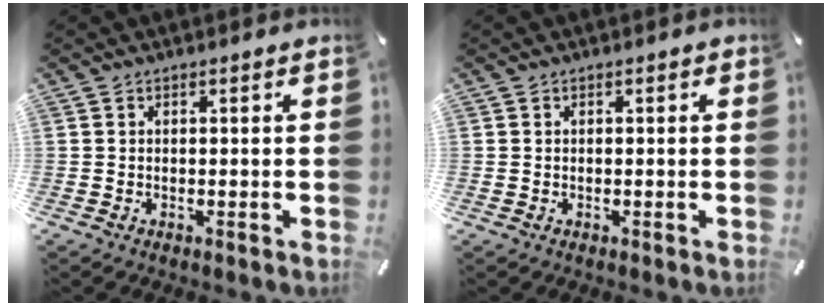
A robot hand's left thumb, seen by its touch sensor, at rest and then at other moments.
{"total": 0.6, "force": [0.0, 0.4, 0.4], "torque": [-0.008, 0.003, -0.001]}